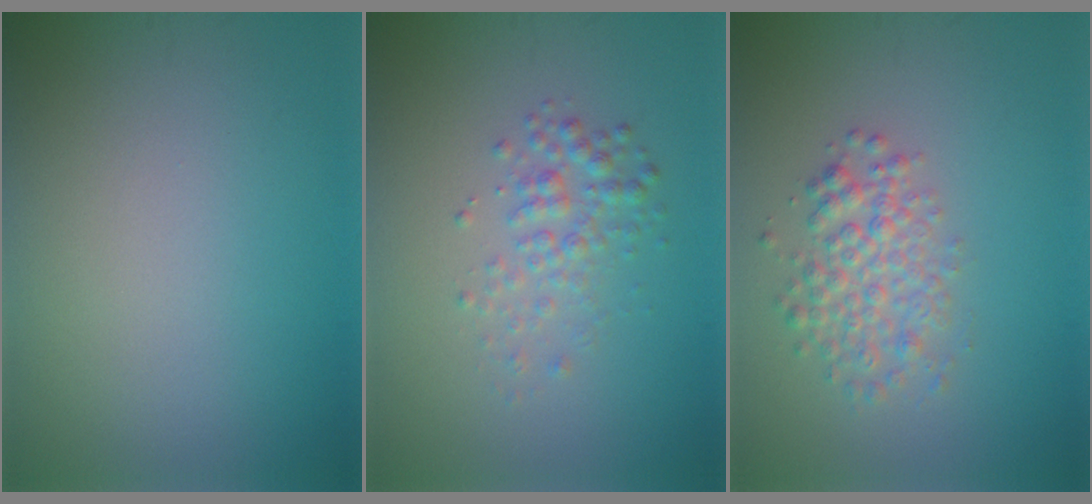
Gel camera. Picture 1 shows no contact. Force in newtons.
{"total": 2.3, "press": 2.3, "slide": 0.1}
{"total": 3.2, "press": 3.2, "slide": 0.2}